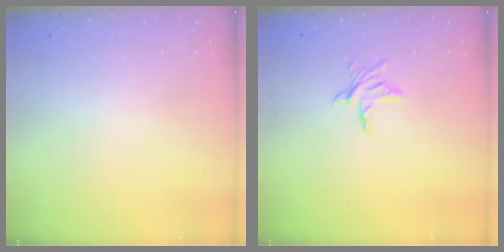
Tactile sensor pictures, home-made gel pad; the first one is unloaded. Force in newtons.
{"total": 4.0, "press": 4.0, "slide": 0.3}